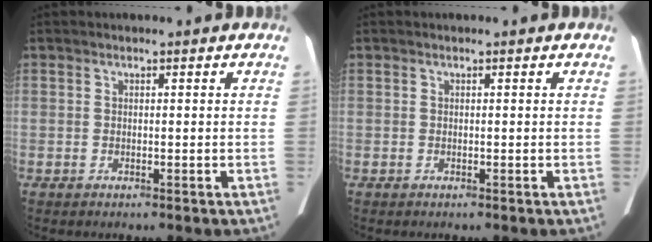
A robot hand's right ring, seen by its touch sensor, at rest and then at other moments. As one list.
[{"total": 0.0}]